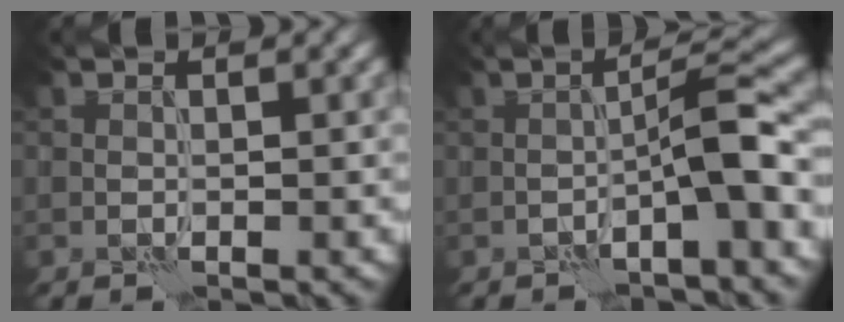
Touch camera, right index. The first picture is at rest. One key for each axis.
{"total": 4.3, "fx": -1.8, "fy": 0.5, "fz": 3.9, "tx": -0.059, "ty": 0.023, "tz": -0.033}